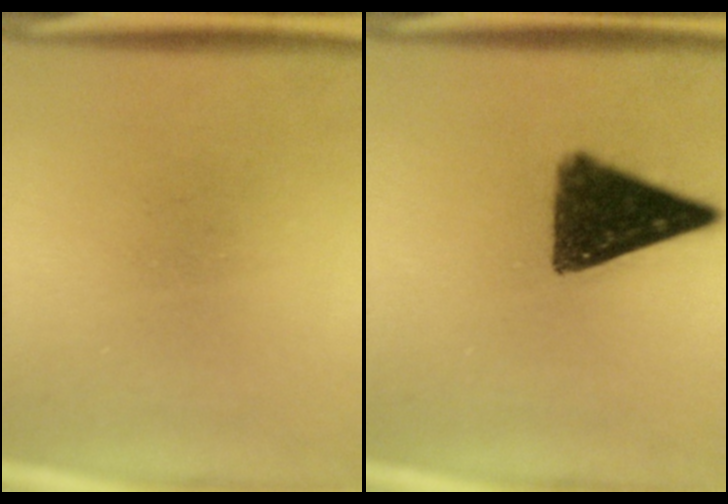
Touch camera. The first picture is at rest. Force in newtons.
{"total": 12.4}